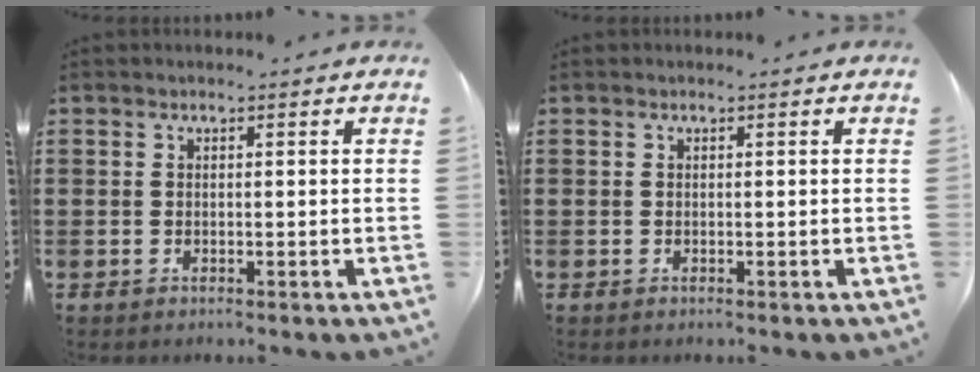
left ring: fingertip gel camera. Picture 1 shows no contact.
{"total": 0.0}